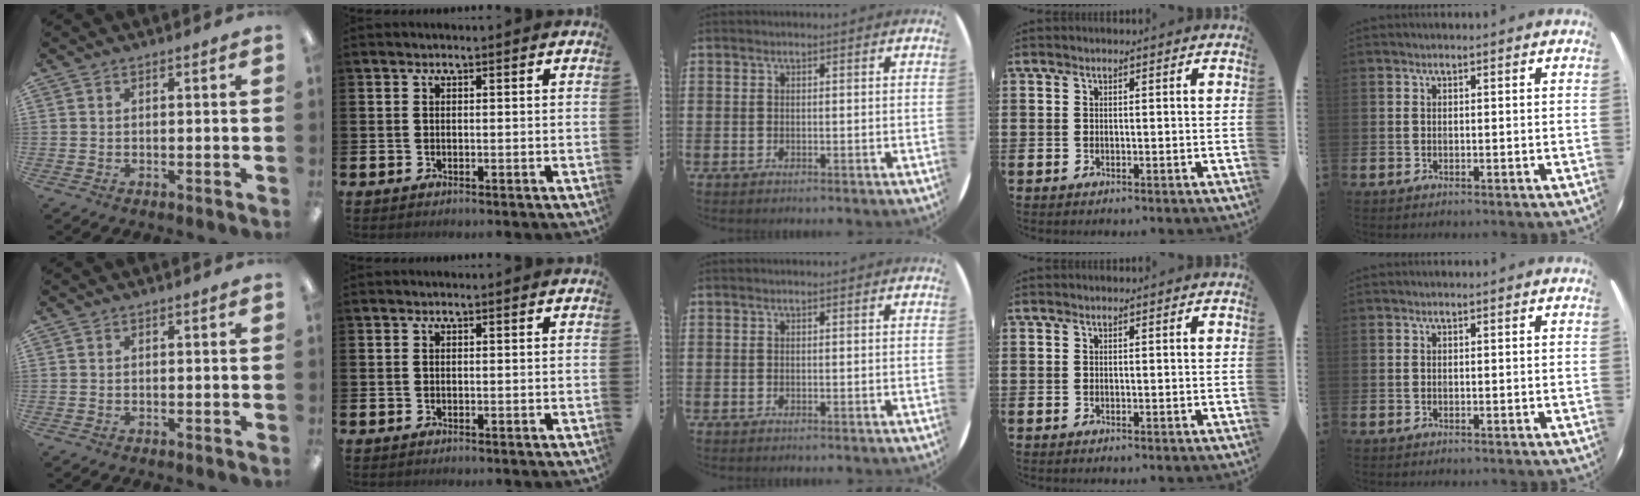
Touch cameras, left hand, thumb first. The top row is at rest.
{}